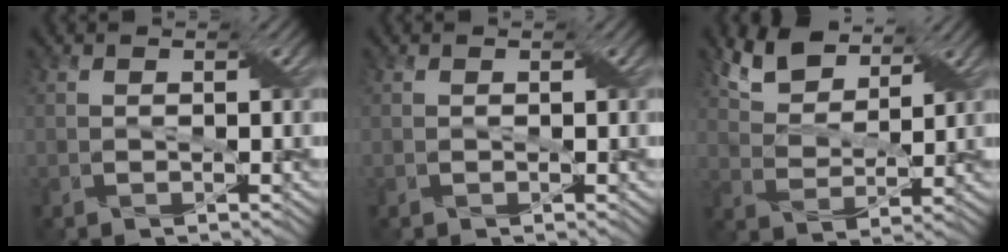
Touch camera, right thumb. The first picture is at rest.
{"total": 0.0}
{"total": 7.4, "force": [5.4, 3.2, 3.9], "torque": [-0.095, 0.011, 0.100]}